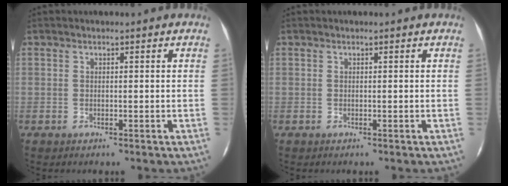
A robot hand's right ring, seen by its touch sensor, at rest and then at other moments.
{"total": 0.0}